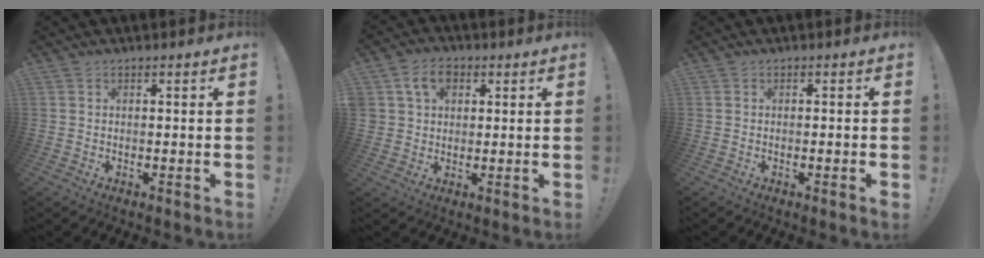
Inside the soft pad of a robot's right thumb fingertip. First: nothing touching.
{"total": 7.9, "force": [3.4, 5.8, 4.1], "torque": [-0.069, 0.002, 0.067]}
{"total": 1.2, "force": [-0.7, -0.3, 0.9], "torque": [-0.020, -0.001, -0.012]}